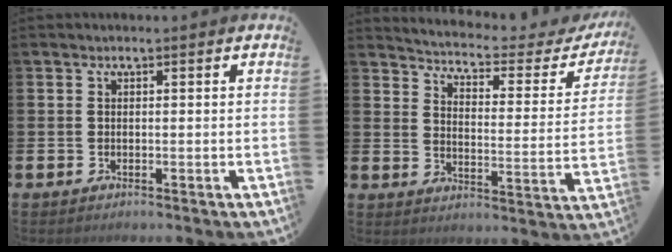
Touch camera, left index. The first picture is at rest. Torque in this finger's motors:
{"motor_torque": [0.87, -1.27, 0.07, 0.04]}